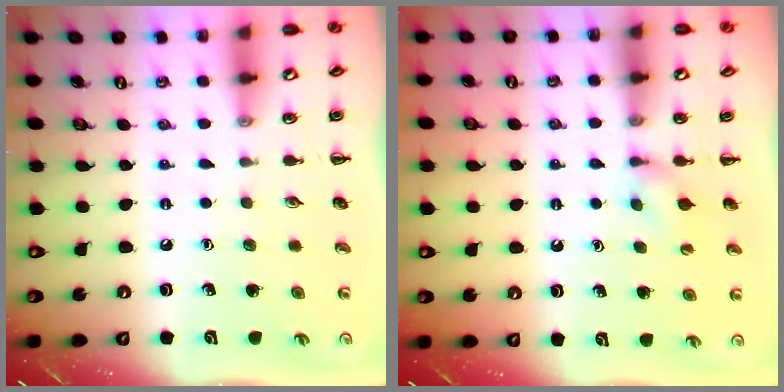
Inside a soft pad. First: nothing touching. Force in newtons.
{"total": 3.8, "press": 3.6, "slide": 1.3}